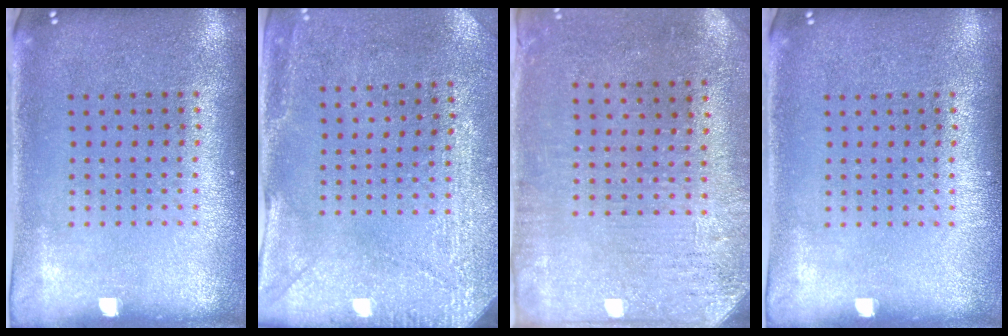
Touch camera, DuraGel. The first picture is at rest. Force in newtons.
{"total": 2.9, "press": 2.4, "slide": 1.6}
{"total": 3.1, "press": 2.5, "slide": 1.8}
{"total": 0.0}